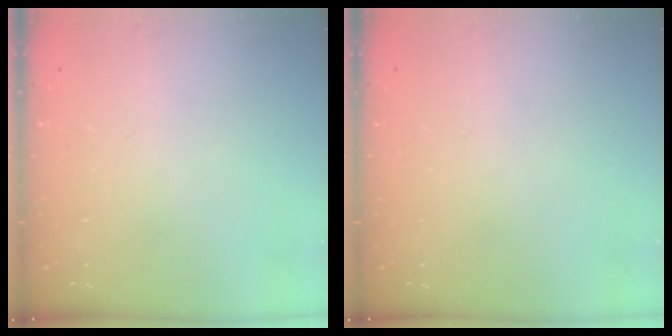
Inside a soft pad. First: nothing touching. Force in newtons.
{"total": 0.0}